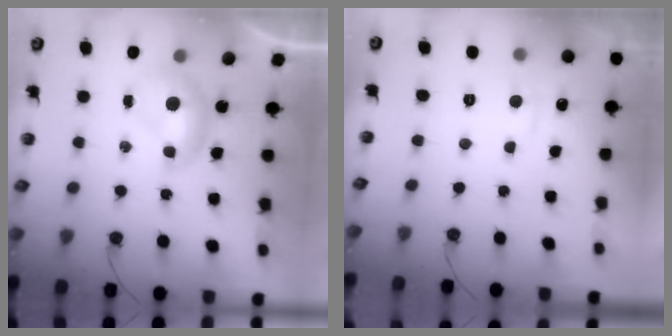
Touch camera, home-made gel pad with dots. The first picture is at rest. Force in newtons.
{"total": 1.4, "press": 1.2, "slide": 0.8}